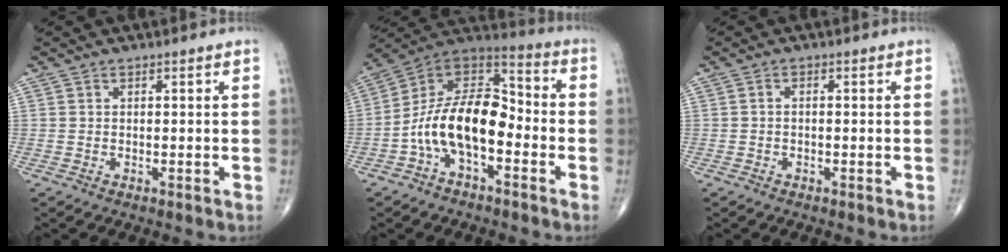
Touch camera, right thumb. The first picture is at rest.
{"total": 16.1, "force": [-4.3, 8.5, 12.9], "torque": [-0.213, 0.065, -0.087]}
{"total": 0.8, "force": [-0.2, 0.4, 0.6], "torque": [-0.009, 0.002, -0.007]}